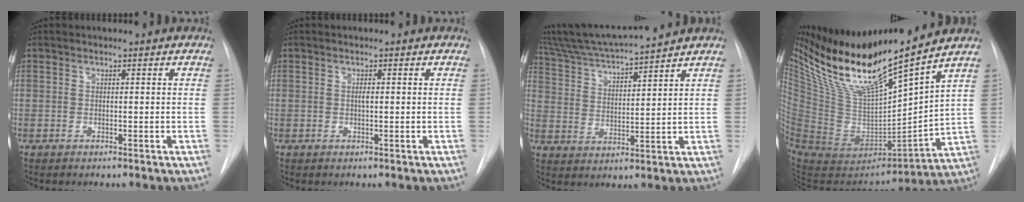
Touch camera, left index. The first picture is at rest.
{"total": 0.5, "force": [0.0, 0.1, 0.5], "torque": [-0.013, -0.003, 0.000]}
{"total": 12.9, "force": [11.9, -0.8, 4.9], "torque": [-0.097, 0.007, 0.209]}
{"total": 22.3, "force": [17.0, 1.3, 14.4], "torque": [-0.251, -0.012, 0.321]}